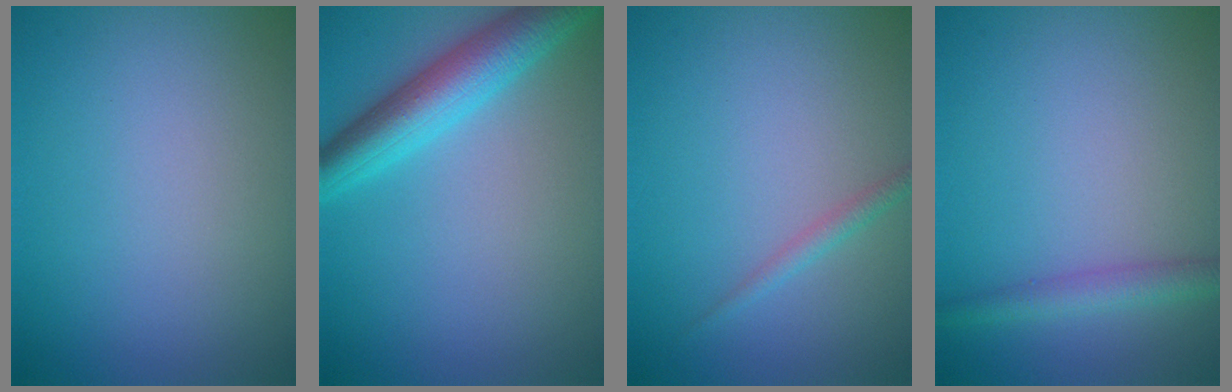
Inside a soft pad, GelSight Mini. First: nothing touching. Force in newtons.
{"total": 5.3, "press": 5.3, "slide": 0.1}
{"total": 1.2, "press": 1.2, "slide": 0.0}
{"total": 2.4, "press": 2.4, "slide": 0.2}